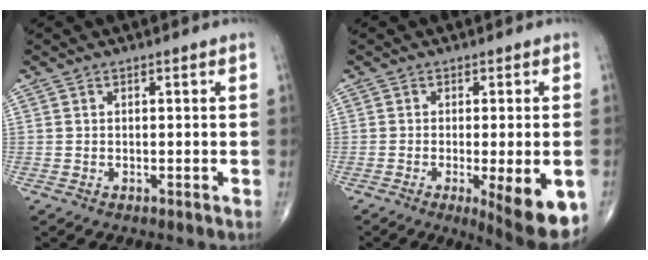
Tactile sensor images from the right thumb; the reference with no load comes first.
{"total": 12.3, "force": [-4.2, 3.0, 11.1], "torque": [-0.119, -0.014, -0.050]}